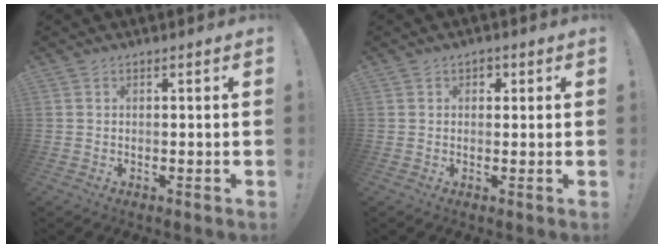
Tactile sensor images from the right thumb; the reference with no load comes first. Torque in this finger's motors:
{"motor_torque": [0.03, 0.28, 0.14, -0.03, -0.03]}